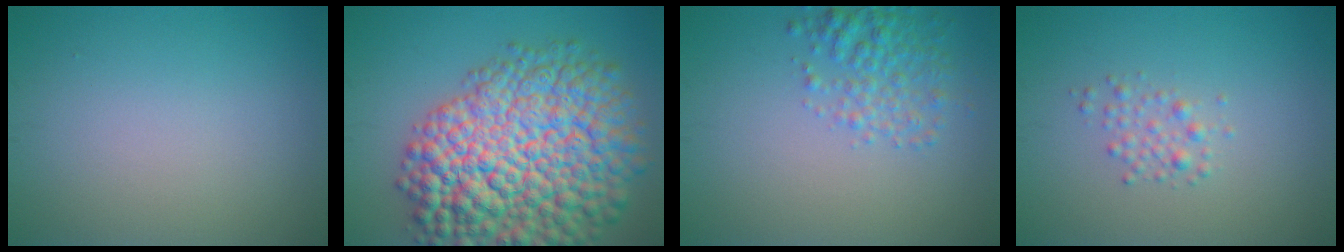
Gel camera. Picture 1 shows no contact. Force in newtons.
{"total": 15.1, "press": 15.1, "slide": 0.6}
{"total": 3.1, "press": 3.1, "slide": 0.1}
{"total": 1.5, "press": 1.5, "slide": 0.0}